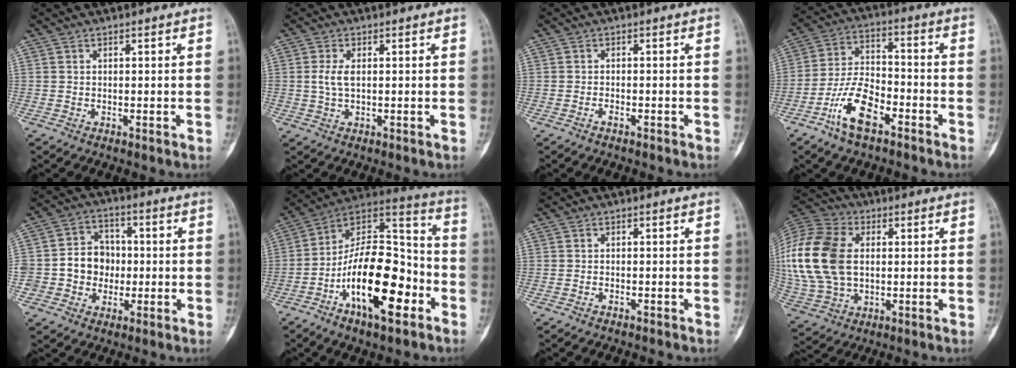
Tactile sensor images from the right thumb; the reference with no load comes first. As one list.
[{"total": 3.3, "force": [0.3, 1.7, 2.9], "torque": [-0.066, 0.001, 0.006]}, {"total": 1.0, "force": [-0.7, 0.3, 0.5], "torque": [-0.011, 0.007, -0.013]}, {"total": 11.2, "force": [-6.1, 5.2, 7.9], "torque": [-0.148, 0.040, -0.118]}, {"total": 10.1, "force": [-1.1, 8.9, 4.7], "torque": [-0.035, 0.028, -0.025]}, {"total": 22.4, "force": [-8.3, 9.7, 18.4], "torque": [-0.282, 0.068, -0.138]}, {"total": 0.5, "force": [-0.4, 0.2, 0.2], "torque": [-0.008, 0.006, -0.008]}, {"total": 22.6, "force": [2.2, 15.3, 16.5], "torque": [-0.378, 0.007, 0.045]}]